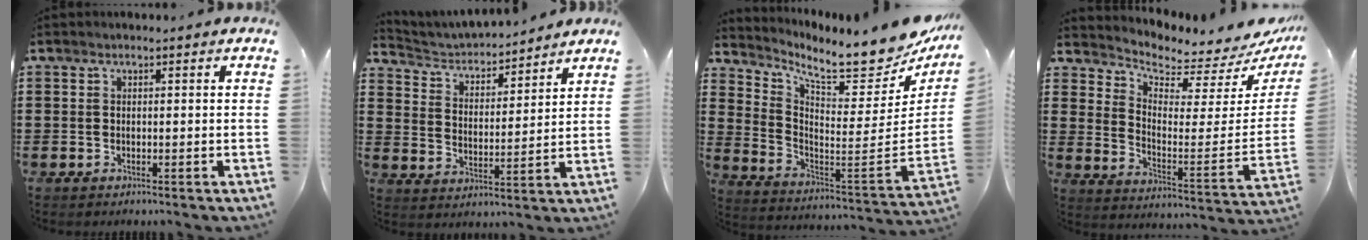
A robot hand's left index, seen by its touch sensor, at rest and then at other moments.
{"total": 3.9, "force": [3.8, 0.7, 0.4], "torque": [-0.030, -0.028, 0.058]}
{"total": 9.2, "force": [8.0, 0.8, 4.3], "torque": [-0.100, -0.083, 0.128]}
{"total": 3.4, "force": [3.3, 0.8, 0.5], "torque": [-0.037, -0.044, 0.048]}